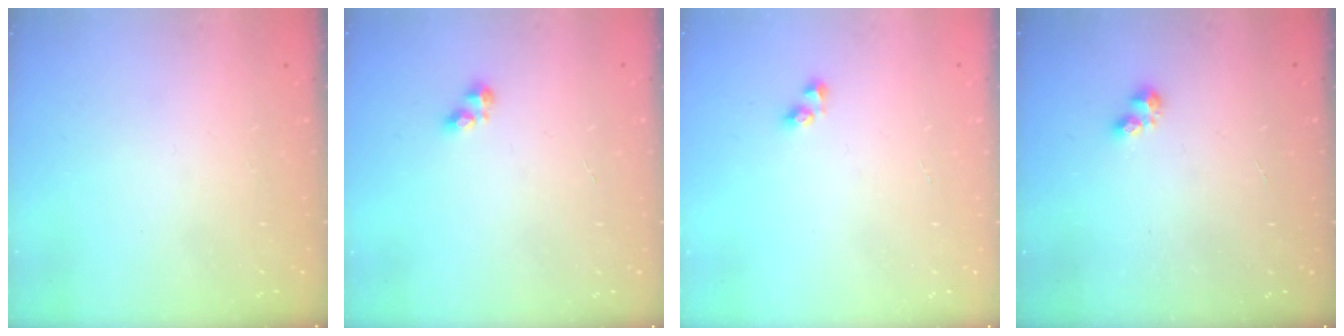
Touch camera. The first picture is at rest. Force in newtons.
{"total": 2.7, "press": 2.6, "slide": 0.5}
{"total": 3.2, "press": 3.2, "slide": 0.4}
{"total": 2.2, "press": 2.2, "slide": 0.3}